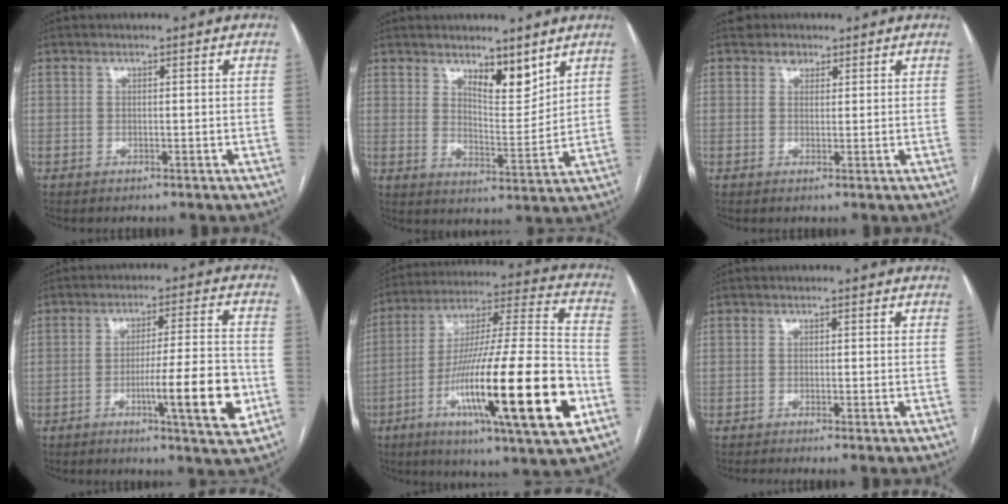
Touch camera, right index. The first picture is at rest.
{"total": 6.3, "force": [4.6, 2.0, 3.9], "torque": [-0.063, -0.017, 0.079]}
{"total": 2.4, "force": [1.5, 1.9, 0.2], "torque": [0.002, 0.007, 0.018]}
{"total": 11.7, "force": [-3.8, 0.4, 11.1], "torque": [-0.168, -0.007, -0.058]}
{"total": 27.5, "force": [-9.4, 1.8, 25.8], "torque": [-0.410, -0.030, -0.157]}
{"total": 0.7, "force": [-0.4, -0.1, 0.5], "torque": [-0.012, 0.000, -0.009]}